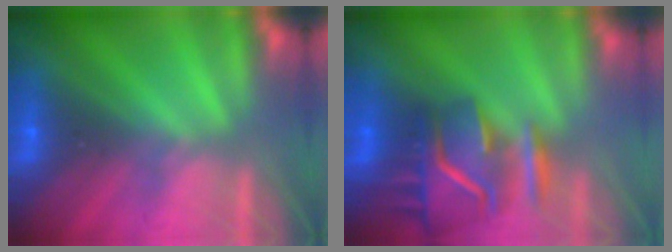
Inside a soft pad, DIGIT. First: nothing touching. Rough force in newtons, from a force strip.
{"total": 9.3}